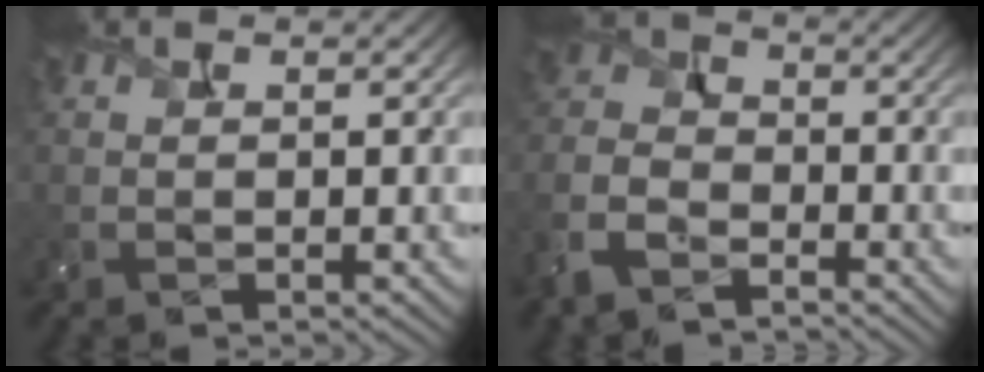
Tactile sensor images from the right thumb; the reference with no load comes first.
{"total": 7.5, "force": [-4.8, 4.3, 3.9], "torque": [-0.107, -0.012, -0.111]}